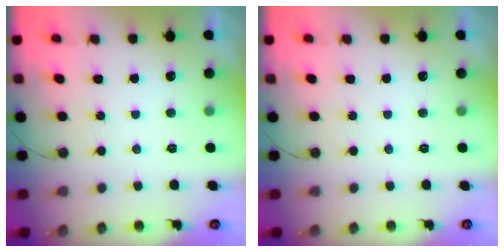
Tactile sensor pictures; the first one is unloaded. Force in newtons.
{"total": 0.0}